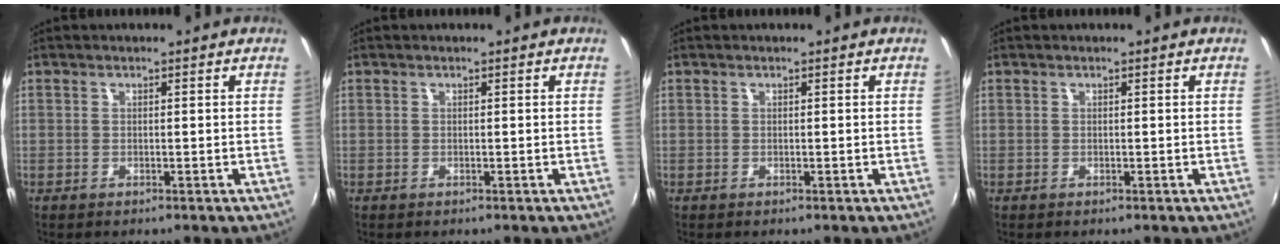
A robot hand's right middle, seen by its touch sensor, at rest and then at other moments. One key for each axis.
{"total": 0.0}
{"total": 0.0}
{"total": 0.0}